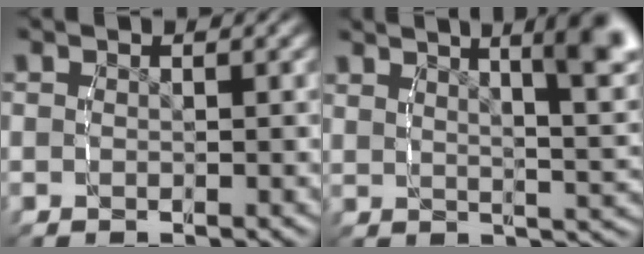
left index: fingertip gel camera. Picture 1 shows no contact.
{"total": 10.4, "force": [5.5, 3.5, 8.1], "torque": [-0.086, 0.016, 0.083]}